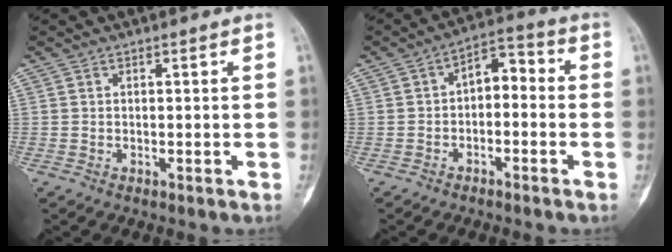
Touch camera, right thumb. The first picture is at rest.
{"total": 6.7, "force": [-0.8, 4.1, 5.2], "torque": [-0.057, 0.039, -0.028]}